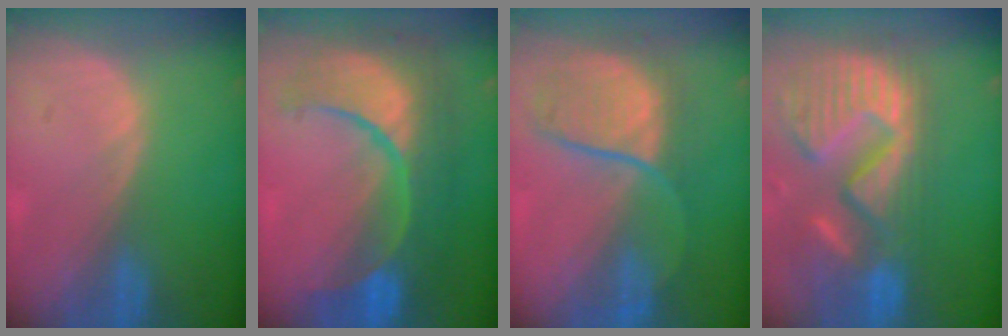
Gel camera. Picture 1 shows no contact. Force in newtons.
{"total": 12.6, "press": 12.5, "slide": 1.4}
{"total": 8.3, "press": 8.1, "slide": 1.8}
{"total": 14.7, "press": 12.3, "slide": 8.1}